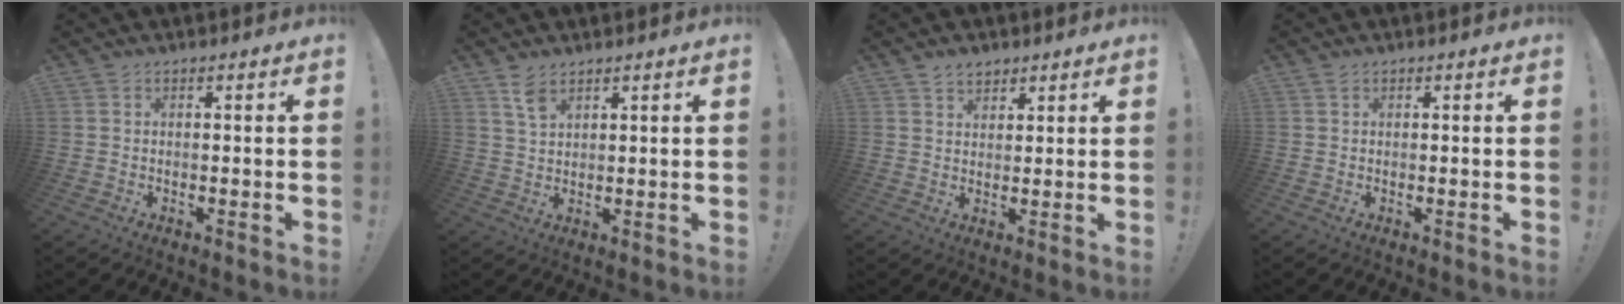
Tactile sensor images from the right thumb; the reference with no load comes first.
{"total": 4.6, "force": [3.1, 2.0, 2.8], "torque": [-0.045, -0.017, 0.055]}
{"total": 4.1, "force": [3.1, 2.5, 1.0], "torque": [-0.008, -0.015, 0.055]}
{"total": 0.6, "force": [0.5, 0.4, 0.1], "torque": [-0.002, 0.001, 0.009]}